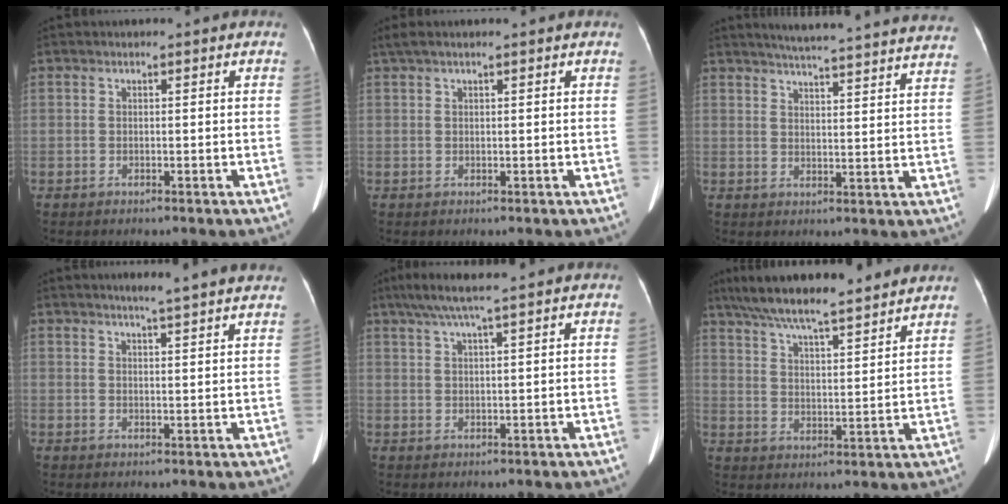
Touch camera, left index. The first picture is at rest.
{"total": 3.3, "force": [2.6, 0.0, 2.0], "torque": [-0.031, 0.043, 0.043]}
{"total": 26.5, "force": [24.8, 0.7, 9.3], "torque": [-0.136, -0.051, 0.289]}
{"total": 9.0, "force": [7.9, -0.2, 4.4], "torque": [-0.057, 0.011, 0.079]}
{"total": 6.5, "force": [4.9, -1.1, 4.1], "torque": [-0.070, 0.028, 0.085]}
{"total": 18.8, "force": [16.2, 1.6, 9.5], "torque": [-0.164, 0.037, 0.239]}